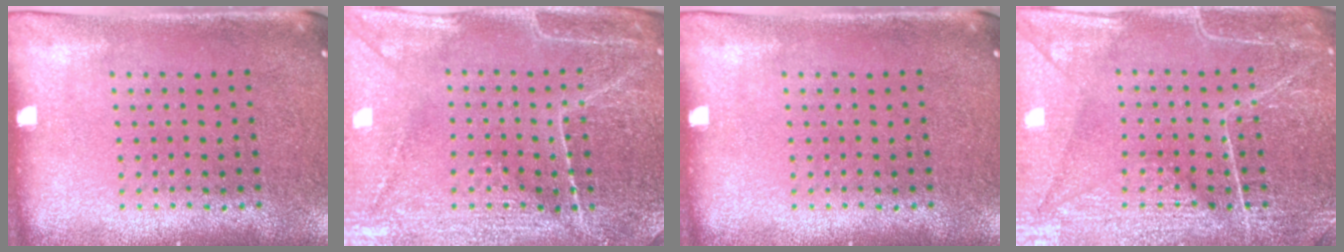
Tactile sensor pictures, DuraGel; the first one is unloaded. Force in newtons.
{"total": 4.0, "press": 3.9, "slide": 1.1}
{"total": 0.0}
{"total": 4.1, "press": 4.1, "slide": 0.4}